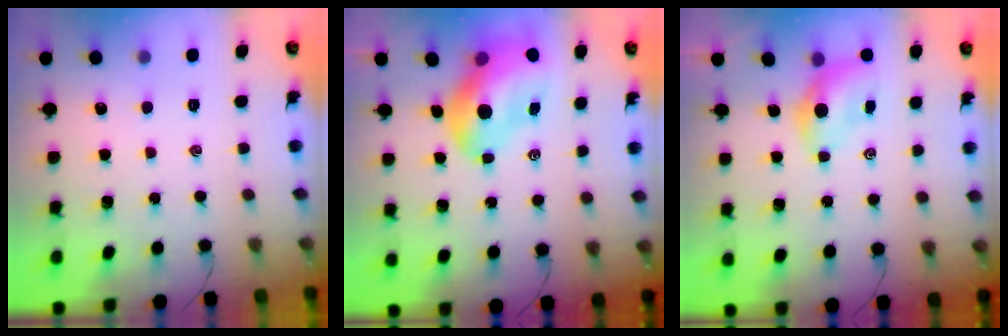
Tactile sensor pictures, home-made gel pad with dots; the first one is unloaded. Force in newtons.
{"total": 13.1, "press": 12.6, "slide": 3.6}
{"total": 5.3, "press": 5.2, "slide": 1.3}